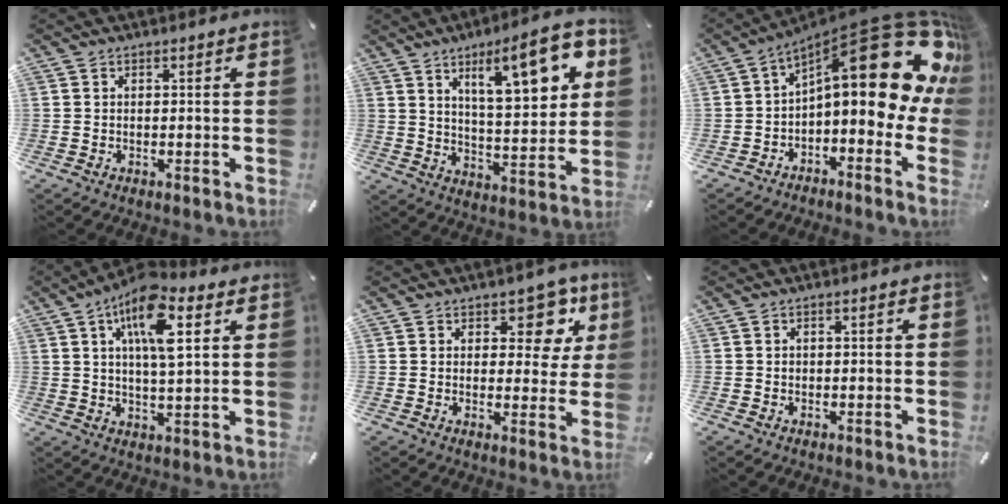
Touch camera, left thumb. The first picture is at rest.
{"total": 17.2, "force": [8.8, 5.9, 13.6], "torque": [-0.193, -0.040, 0.134]}
{"total": 25.6, "force": [8.5, 10.4, 21.7], "torque": [-0.275, -0.074, 0.151]}
{"total": 12.6, "force": [5.7, 4.8, 10.2], "torque": [-0.172, -0.009, 0.097]}
{"total": 10.1, "force": [5.4, 6.1, 6.1], "torque": [-0.065, -0.032, 0.089]}
{"total": 0.7, "force": [-0.1, 0.6, 0.3], "torque": [-0.006, 0.004, -0.004]}